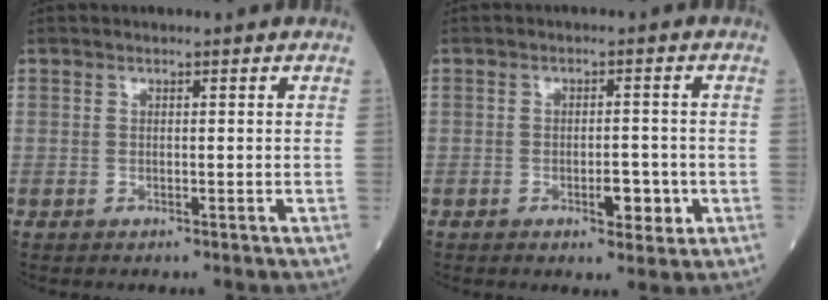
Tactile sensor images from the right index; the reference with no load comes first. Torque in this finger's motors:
{"motor_torque": [-0.06, -0.17, 0.02, 0.00]}